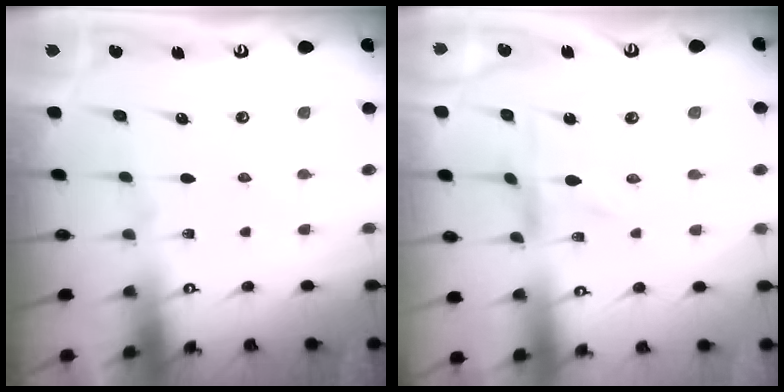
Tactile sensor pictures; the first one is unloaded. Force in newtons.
{"total": 0.0}